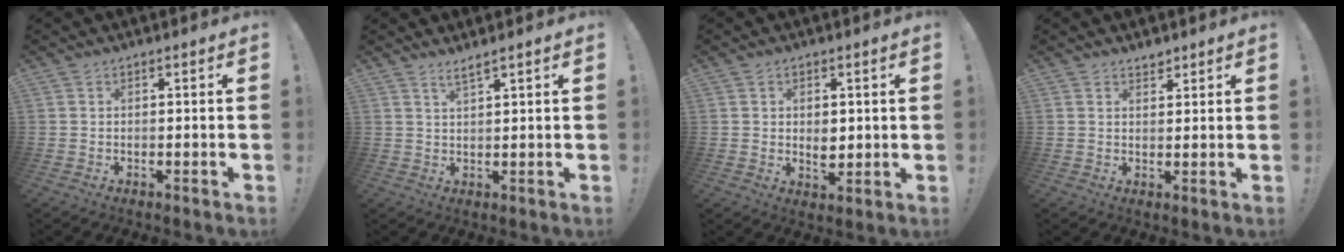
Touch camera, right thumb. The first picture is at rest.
{"total": 2.9, "force": [2.3, 0.0, 1.7], "torque": [-0.035, -0.011, 0.039]}
{"total": 4.0, "force": [0.4, 3.2, 2.3], "torque": [-0.020, -0.005, 0.004]}
{"total": 2.2, "force": [2.0, 0.9, 0.5], "torque": [0.010, -0.017, 0.033]}